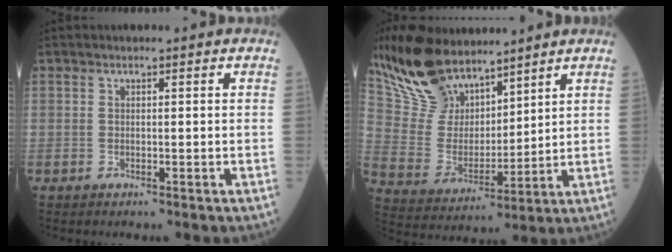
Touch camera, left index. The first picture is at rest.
{"total": 14.5, "force": [11.7, 6.4, 5.7], "torque": [-0.128, 0.027, 0.233]}